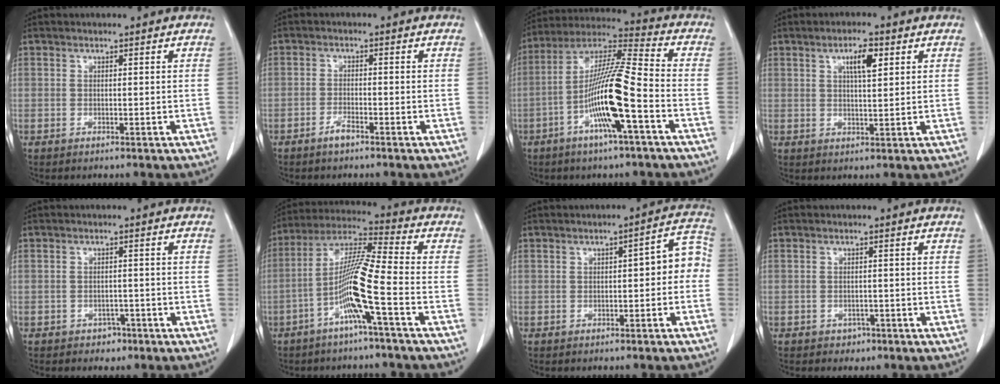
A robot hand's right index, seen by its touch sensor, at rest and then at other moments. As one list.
[{"total": 2.0, "force": [-1.6, 0.3, 1.2], "torque": [-0.024, 0.000, -0.030]}, {"total": 14.6, "force": [-4.7, 0.5, 13.8], "torque": [-0.265, 0.005, -0.092]}, {"total": 4.5, "force": [1.9, 1.0, 3.9], "torque": [-0.068, 0.001, 0.034]}, {"total": 2.2, "force": [-1.4, 1.6, 0.5], "torque": [-0.008, 0.006, -0.016]}, {"total": 10.9, "force": [-4.1, -1.0, 10.1], "torque": [-0.201, 0.007, -0.085]}, {"total": 5.6, "force": [-0.6, 2.0, 5.3], "torque": [-0.059, 0.034, -0.009]}, {"total": 1.6, "force": [-1.0, 1.2, 0.3], "torque": [-0.005, 0.004, -0.013]}]